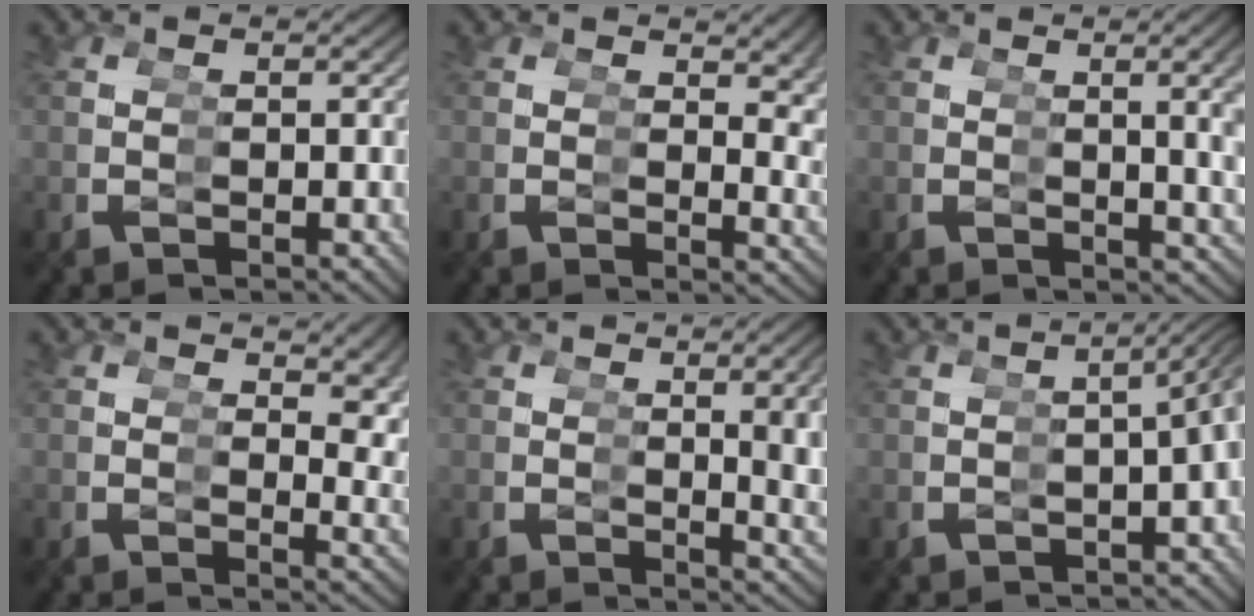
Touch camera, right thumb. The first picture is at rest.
{"total": 2.7, "force": [1.6, 1.0, 1.9], "torque": [-0.003, -0.003, 0.020]}
{"total": 3.7, "force": [0.4, 0.5, 3.6], "torque": [-0.041, 0.009, 0.010]}
{"total": 3.3, "force": [1.9, 1.5, 2.3], "torque": [-0.012, -0.005, 0.026]}
{"total": 4.2, "force": [0.5, 1.1, 4.1], "torque": [-0.041, 0.005, 0.010]}
{"total": 4.0, "force": [-0.2, 1.6, 3.7], "torque": [-0.046, 0.016, -0.008]}